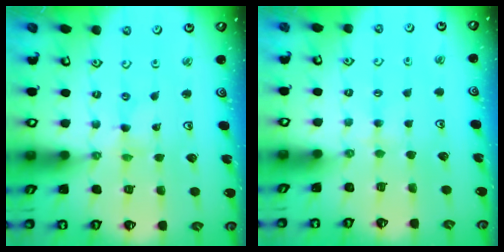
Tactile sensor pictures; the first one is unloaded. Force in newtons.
{"total": 2.7, "press": 2.7, "slide": 0.6}